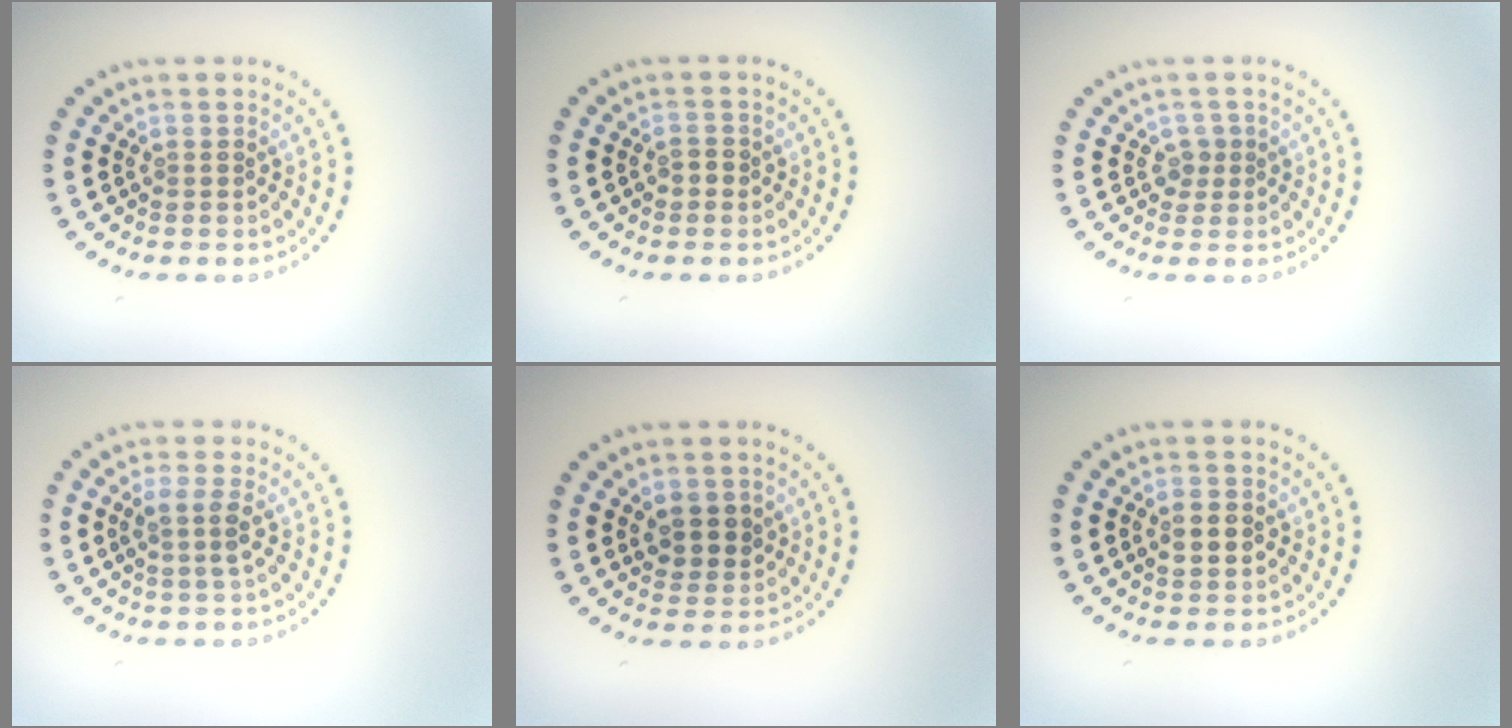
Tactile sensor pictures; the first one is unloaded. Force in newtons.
{"total": 1.0, "press": 0.9, "slide": 0.2}
{"total": 1.2, "press": 1.0, "slide": 0.7}
{"total": 1.9, "press": 1.5, "slide": 1.0}
{"total": 2.7, "press": 2.5, "slide": 0.9}
{"total": 2.3, "press": 2.3, "slide": 0.1}